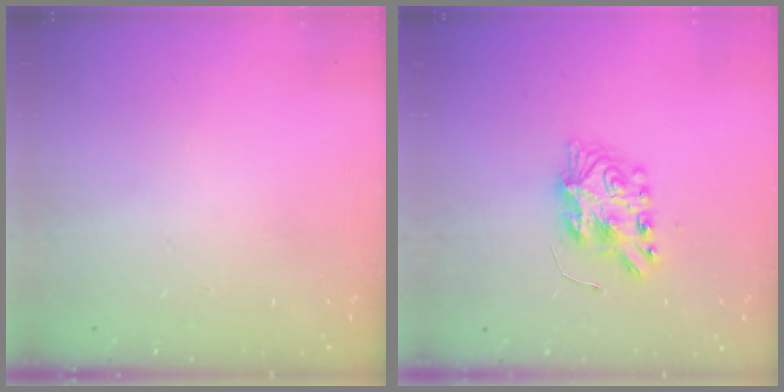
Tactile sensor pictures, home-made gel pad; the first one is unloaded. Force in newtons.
{"total": 8.4, "press": 8.4, "slide": 0.7}